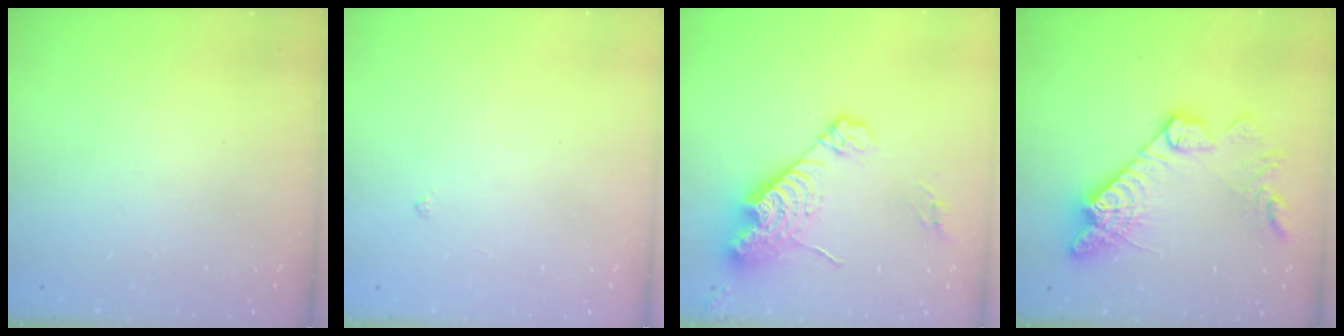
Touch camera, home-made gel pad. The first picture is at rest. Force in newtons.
{"total": 2.9, "press": 2.8, "slide": 0.5}
{"total": 14.0, "press": 13.9, "slide": 1.3}
{"total": 18.2, "press": 18.1, "slide": 1.7}